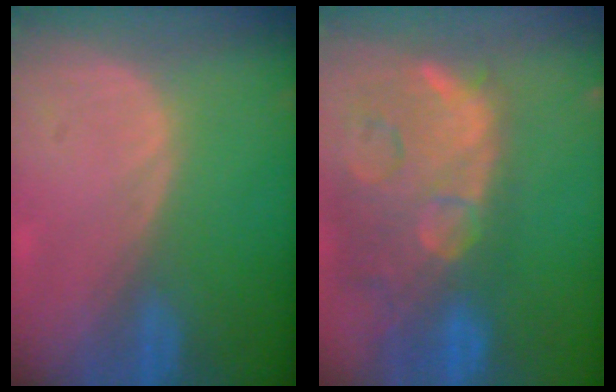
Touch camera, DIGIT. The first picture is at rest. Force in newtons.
{"total": 15.0, "press": 11.9, "slide": 9.0}